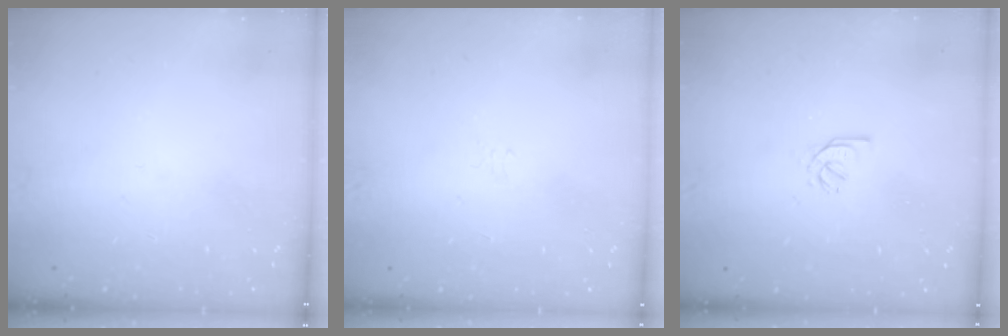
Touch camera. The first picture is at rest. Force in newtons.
{"total": 2.1, "press": 2.0, "slide": 0.6}
{"total": 1.7, "press": 1.6, "slide": 0.5}